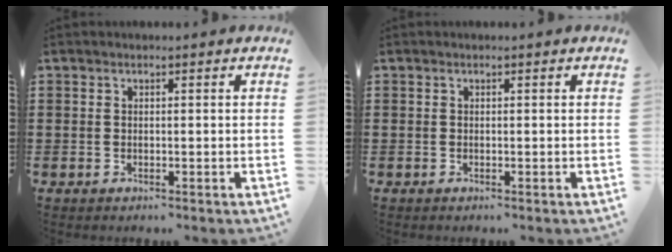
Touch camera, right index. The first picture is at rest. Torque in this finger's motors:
{"motor_torque": [0.00, 0.00, 0.01, -0.01]}